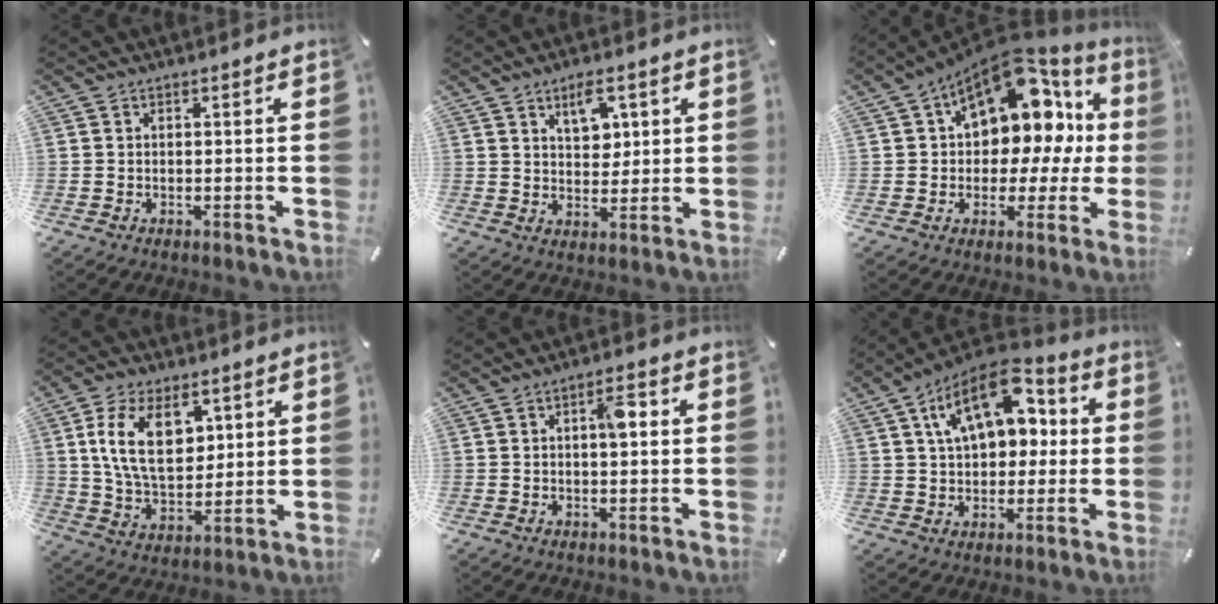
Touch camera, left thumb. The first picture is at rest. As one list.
[{"total": 6.7, "force": [3.5, 4.5, 3.5], "torque": [-0.044, -0.007, 0.057]}, {"total": 16.3, "force": [7.5, 9.9, 10.5], "torque": [-0.145, -0.065, 0.126]}, {"total": 13.9, "force": [5.1, 8.7, 9.5], "torque": [-0.202, 0.000, 0.090]}, {"total": 4.9, "force": [0.9, 2.0, 4.4], "torque": [-0.066, 0.003, 0.007]}, {"total": 16.4, "force": [6.0, 10.5, 11.0], "torque": [-0.191, -0.016, 0.108]}]